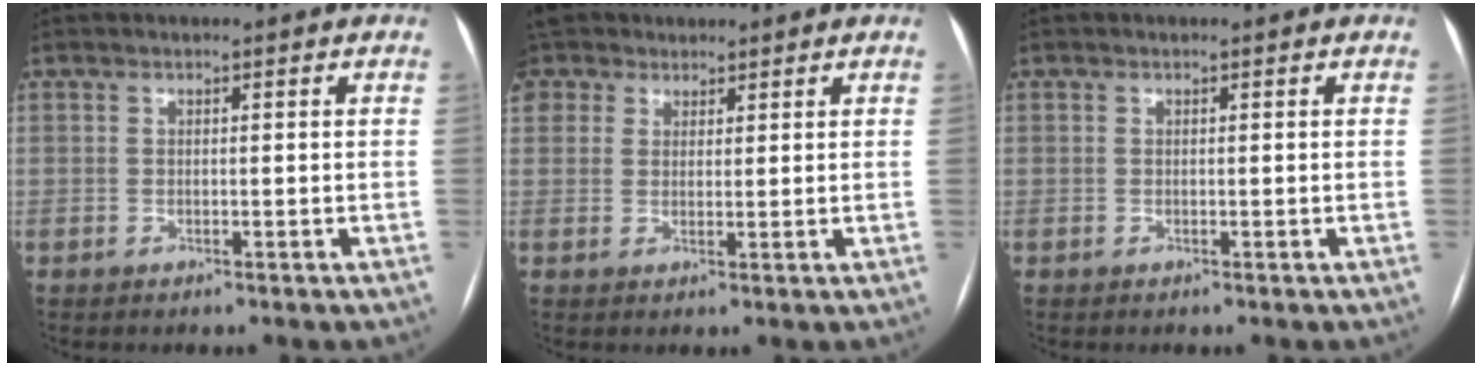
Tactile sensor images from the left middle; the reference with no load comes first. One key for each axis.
{"total": 9.1, "fx": 5.4, "fy": 6.8, "fz": 2.5, "tx": -0.082, "ty": 0.036, "tz": 0.106}
{"total": 0.0}